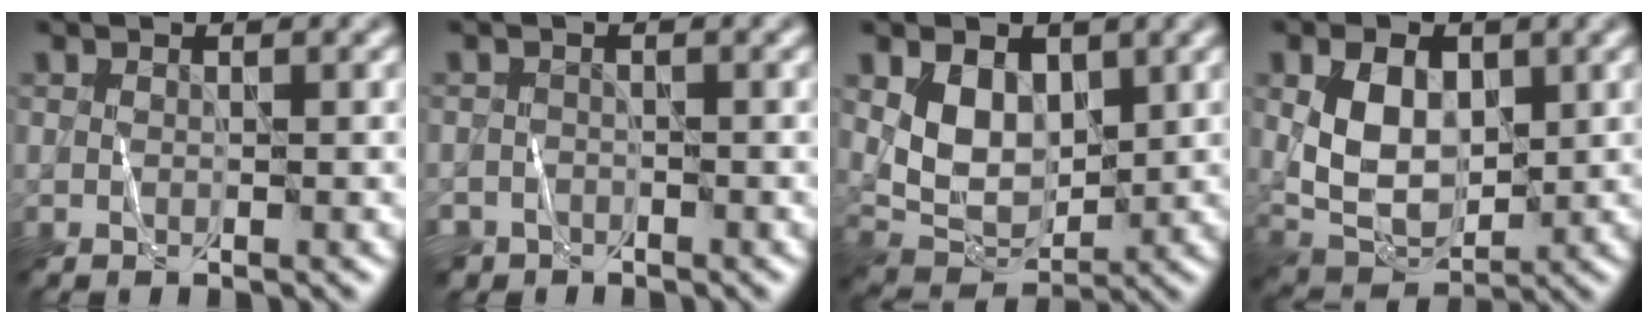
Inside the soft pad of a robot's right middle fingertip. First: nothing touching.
{"total": 2.2, "force": [-1.8, 1.3, -0.1], "torque": [0.012, 0.003, -0.033]}
{"total": 4.9, "force": [1.4, 3.4, 3.2], "torque": [-0.065, -0.012, 0.031]}
{"total": 6.2, "force": [0.9, 4.1, 4.5], "torque": [-0.090, -0.004, 0.020]}